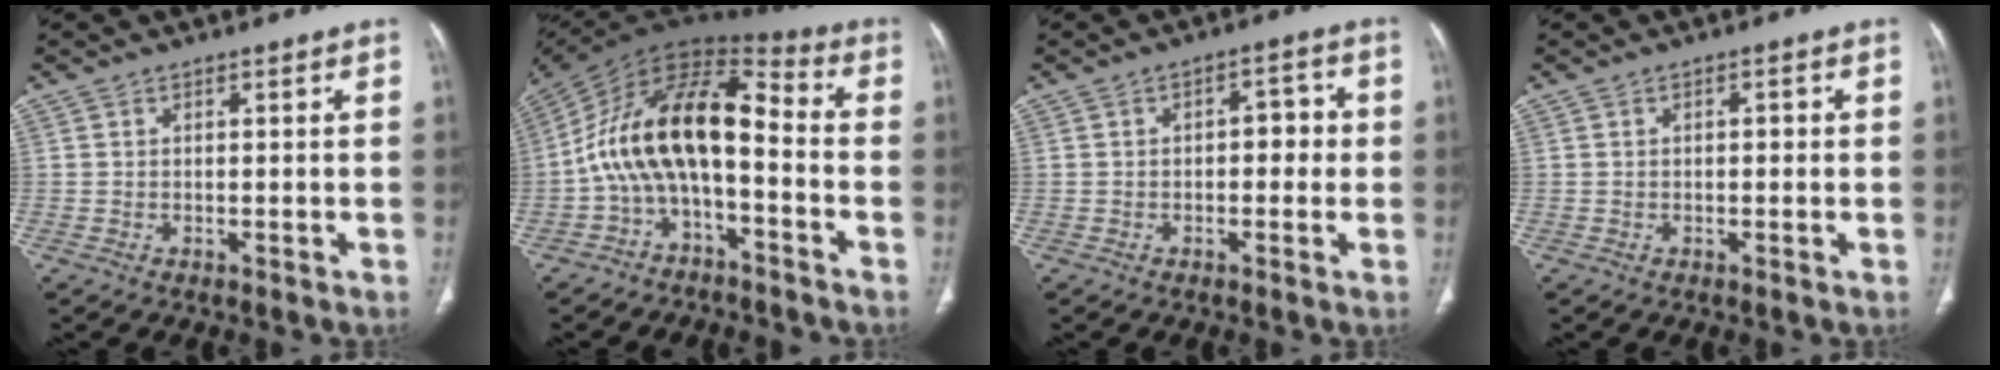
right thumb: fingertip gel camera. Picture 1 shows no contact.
{"total": 16.5, "force": [-3.4, 8.2, 13.8], "torque": [-0.235, 0.096, -0.070]}
{"total": 4.7, "force": [-0.1, 2.7, 3.9], "torque": [-0.031, 0.016, -0.007]}
{"total": 1.4, "force": [0.1, 0.7, 1.2], "torque": [-0.018, 0.002, 0.001]}